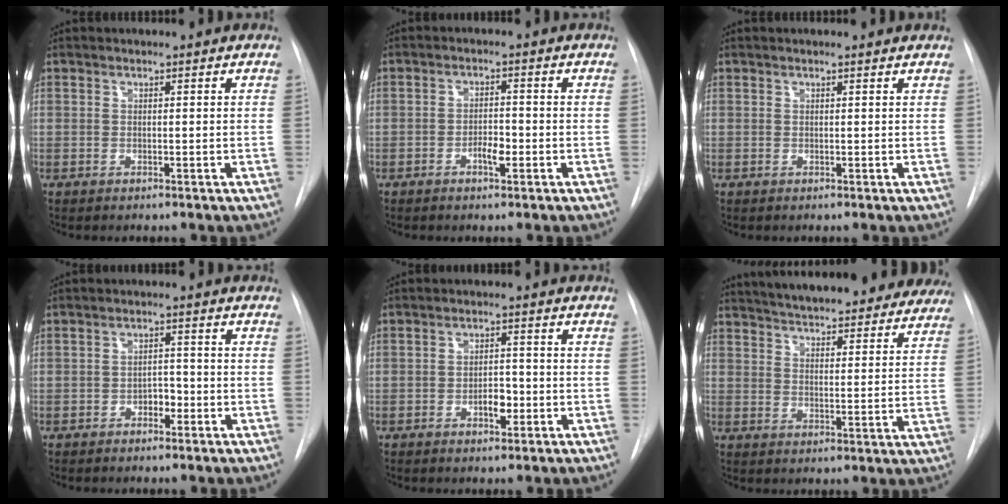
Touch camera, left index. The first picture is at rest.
{"total": 2.7, "force": [-1.2, 0.9, 2.2], "torque": [-0.034, 0.004, -0.020]}
{"total": 1.9, "force": [1.9, 0.0, 0.4], "torque": [-0.013, 0.008, 0.017]}
{"total": 2.3, "force": [-1.2, 1.4, 1.4], "torque": [-0.015, 0.008, -0.020]}
{"total": 3.3, "force": [-1.2, 1.6, 2.6], "torque": [-0.035, 0.005, -0.016]}
{"total": 27.9, "force": [25.0, 5.9, 10.8], "torque": [-0.176, -0.037, 0.306]}